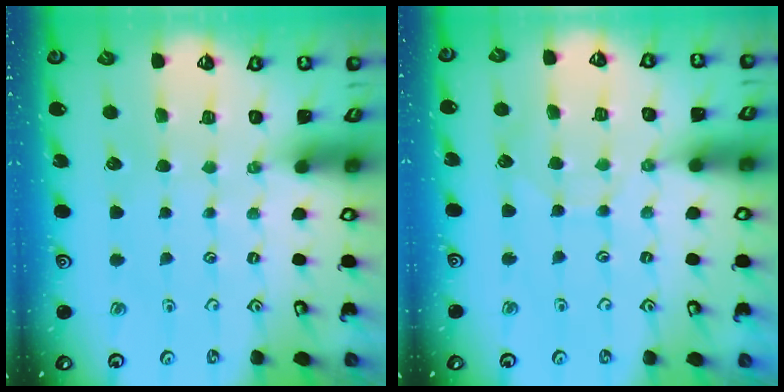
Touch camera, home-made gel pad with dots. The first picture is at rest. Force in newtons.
{"total": 5.7, "press": 5.7, "slide": 0.6}